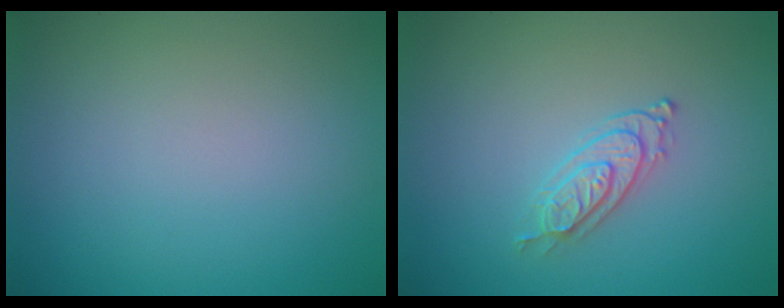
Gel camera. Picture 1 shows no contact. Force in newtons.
{"total": 2.3, "press": 2.1, "slide": 0.9}